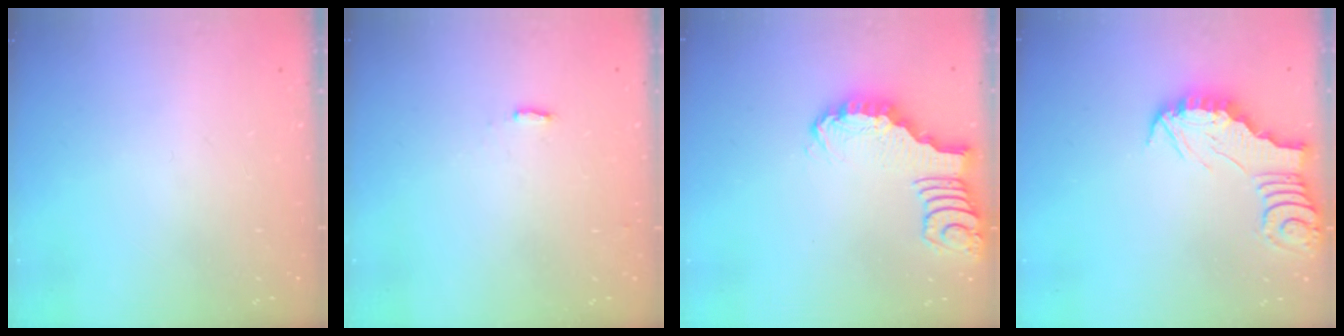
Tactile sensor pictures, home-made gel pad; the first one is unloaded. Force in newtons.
{"total": 2.1, "press": 2.0, "slide": 0.4}
{"total": 2.7, "press": 2.7, "slide": 0.4}
{"total": 2.9, "press": 2.9, "slide": 0.2}